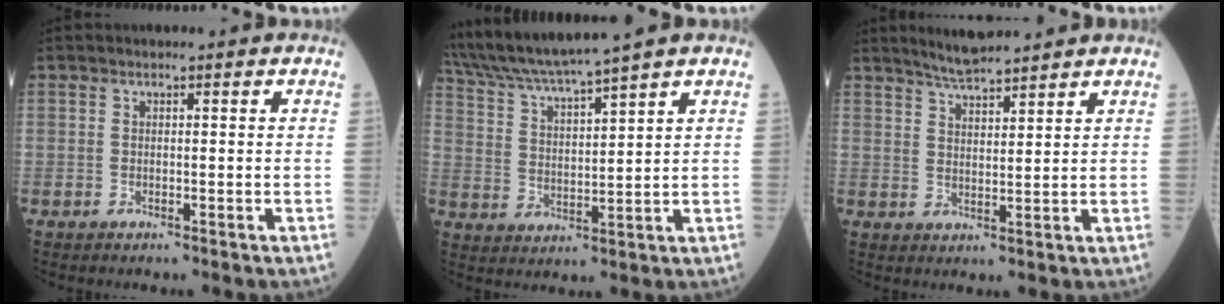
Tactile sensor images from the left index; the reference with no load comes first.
{"total": 11.0, "force": [9.9, -1.4, 4.7], "torque": [-0.093, 0.008, 0.189]}
{"total": 5.7, "force": [5.3, 0.2, 2.1], "torque": [-0.043, 0.010, 0.099]}